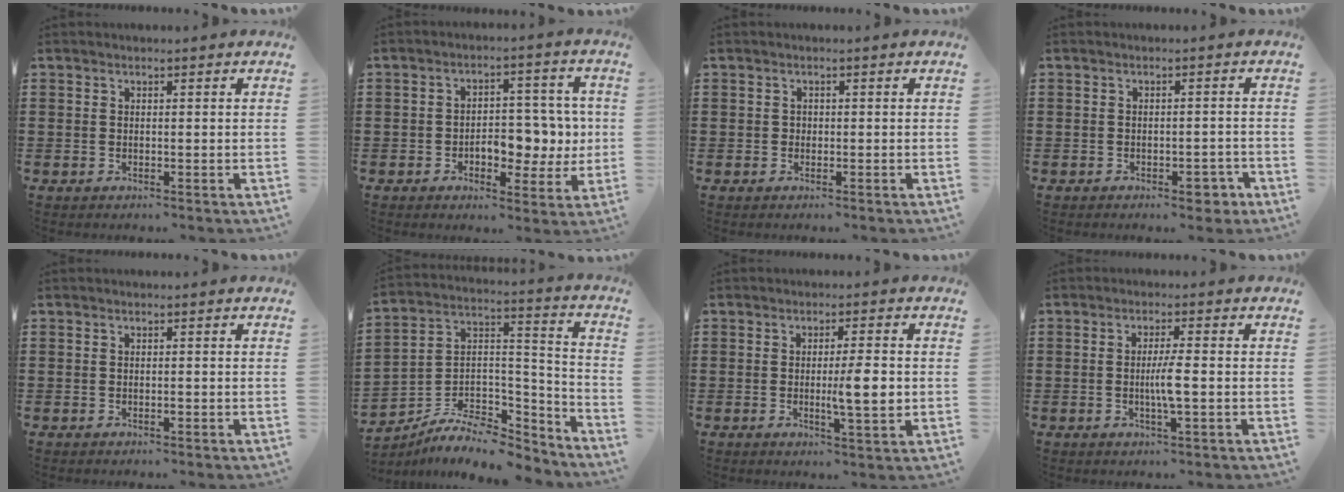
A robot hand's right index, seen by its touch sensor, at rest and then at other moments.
{"total": 7.3, "force": [-1.1, 4.9, 5.3], "torque": [-0.071, 0.003, -0.027]}
{"total": 0.6, "force": [0.0, 0.6, 0.2], "torque": [-0.007, 0.002, 0.000]}
{"total": 3.3, "force": [-2.2, 1.5, 1.9], "torque": [-0.029, 0.005, -0.039]}
{"total": 0.6, "force": [-0.2, 0.1, 0.5], "torque": [-0.010, -0.004, -0.004]}
{"total": 8.5, "force": [-6.6, 3.6, 3.9], "torque": [-0.075, 0.013, -0.126]}
{"total": 5.8, "force": [-0.2, 0.9, 5.7], "torque": [-0.092, -0.004, -0.009]}
{"total": 3.7, "force": [-0.6, 0.1, 3.6], "torque": [-0.065, -0.004, -0.013]}